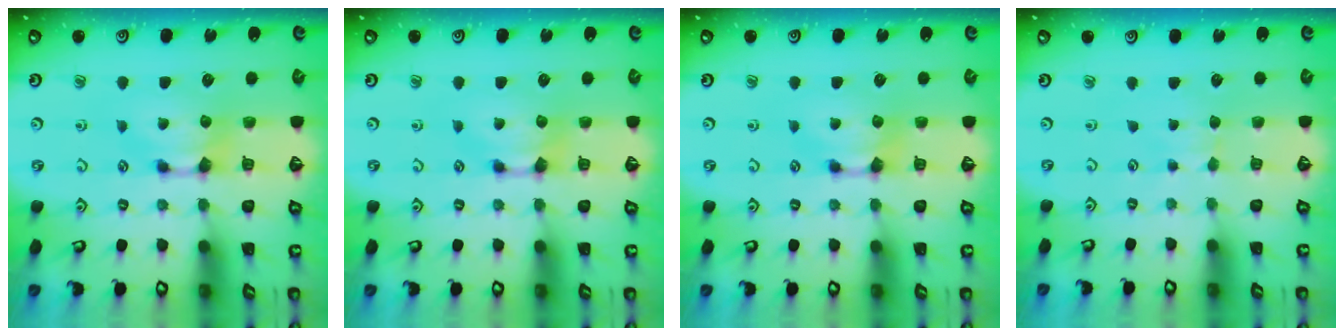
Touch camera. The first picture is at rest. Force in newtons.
{"total": 0.0}
{"total": 0.0}
{"total": 2.1, "press": 2.1, "slide": 0.4}